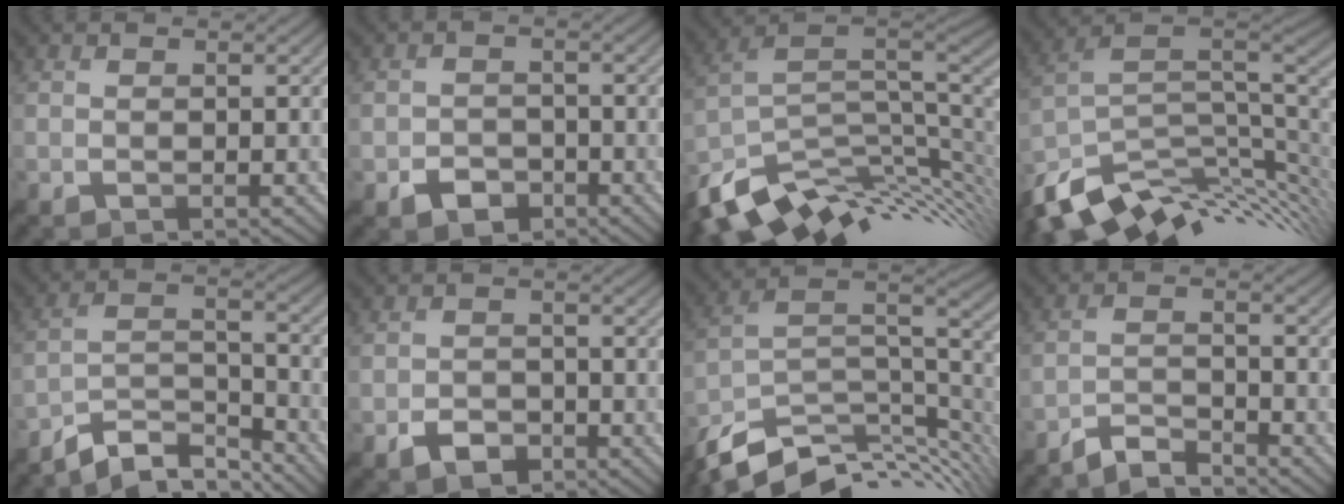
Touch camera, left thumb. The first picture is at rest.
{"total": 3.4, "force": [-2.0, 2.5, 1.3], "torque": [-0.019, -0.006, -0.038]}
{"total": 14.0, "force": [-5.2, 7.7, 10.5], "torque": [-0.221, -0.028, -0.083]}
{"total": 13.8, "force": [-6.2, 6.9, 10.1], "torque": [-0.216, -0.027, -0.105]}
{"total": 7.8, "force": [-6.8, 2.3, 3.1], "torque": [-0.056, 0.002, -0.131]}
{"total": 3.2, "force": [-1.8, 2.2, 1.4], "torque": [-0.024, -0.005, -0.034]}
{"total": 12.9, "force": [-7.6, 5.7, 8.7], "torque": [-0.196, -0.014, -0.128]}
{"total": 4.0, "force": [-3.7, 0.6, 1.1], "torque": [-0.018, 0.000, -0.080]}